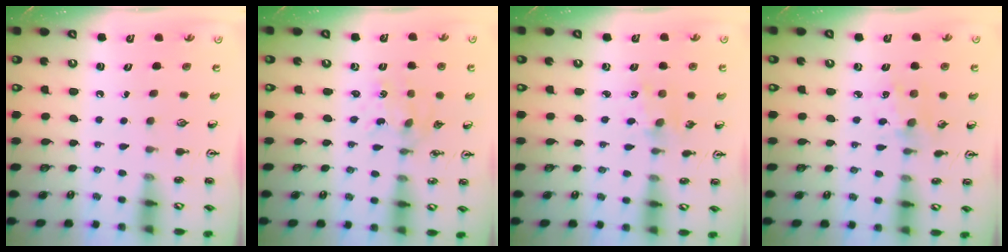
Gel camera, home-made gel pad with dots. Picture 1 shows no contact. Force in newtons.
{"total": 0.9, "press": 0.8, "slide": 0.2}
{"total": 1.2, "press": 1.2, "slide": 0.2}
{"total": 2.0, "press": 2.0, "slide": 0.4}